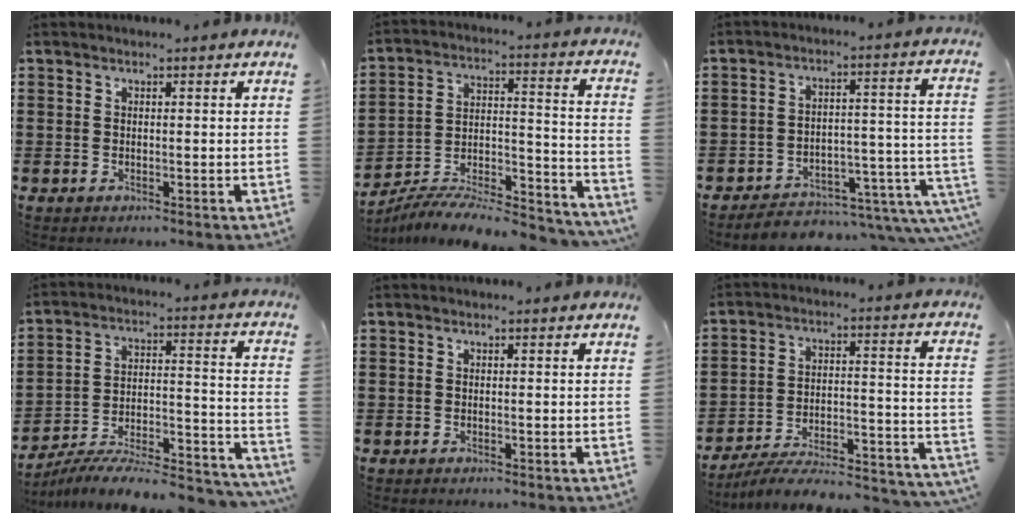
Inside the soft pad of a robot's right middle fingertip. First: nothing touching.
{"total": 8.3, "force": [-8.0, 0.8, 2.2], "torque": [-0.022, 0.010, -0.155]}
{"total": 5.0, "force": [-4.3, 1.5, 2.2], "torque": [-0.036, -0.002, -0.081]}
{"total": 8.2, "force": [-7.5, 0.8, 3.1], "torque": [-0.039, 0.006, -0.147]}
{"total": 0.0}
{"total": 7.1, "force": [-6.6, 0.3, 2.7], "torque": [-0.038, -0.005, -0.131]}